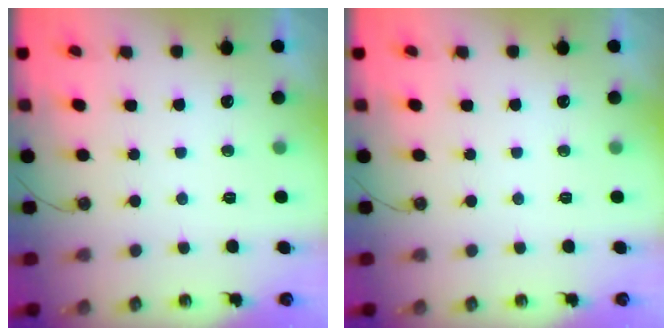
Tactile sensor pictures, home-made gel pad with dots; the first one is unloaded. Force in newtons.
{"total": 0.0}